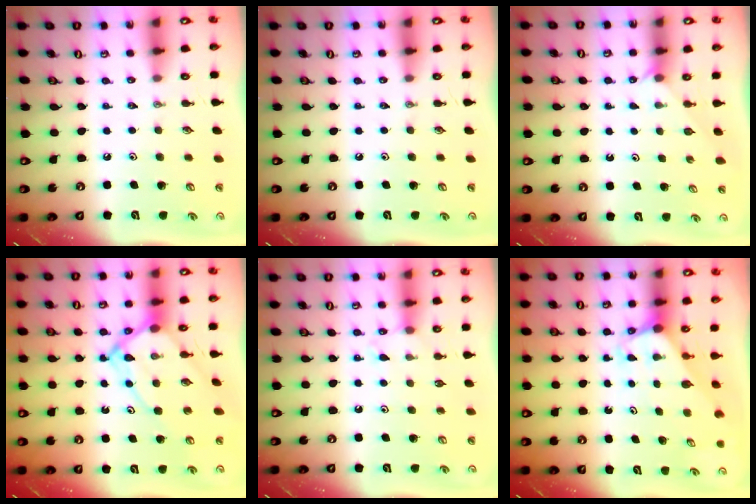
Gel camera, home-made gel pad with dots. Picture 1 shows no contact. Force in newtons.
{"total": 0.0}
{"total": 1.5, "press": 1.5, "slide": 0.3}
{"total": 11.4, "press": 11.4, "slide": 1.1}
{"total": 5.5, "press": 5.5, "slide": 0.5}
{"total": 3.1, "press": 3.1, "slide": 0.0}